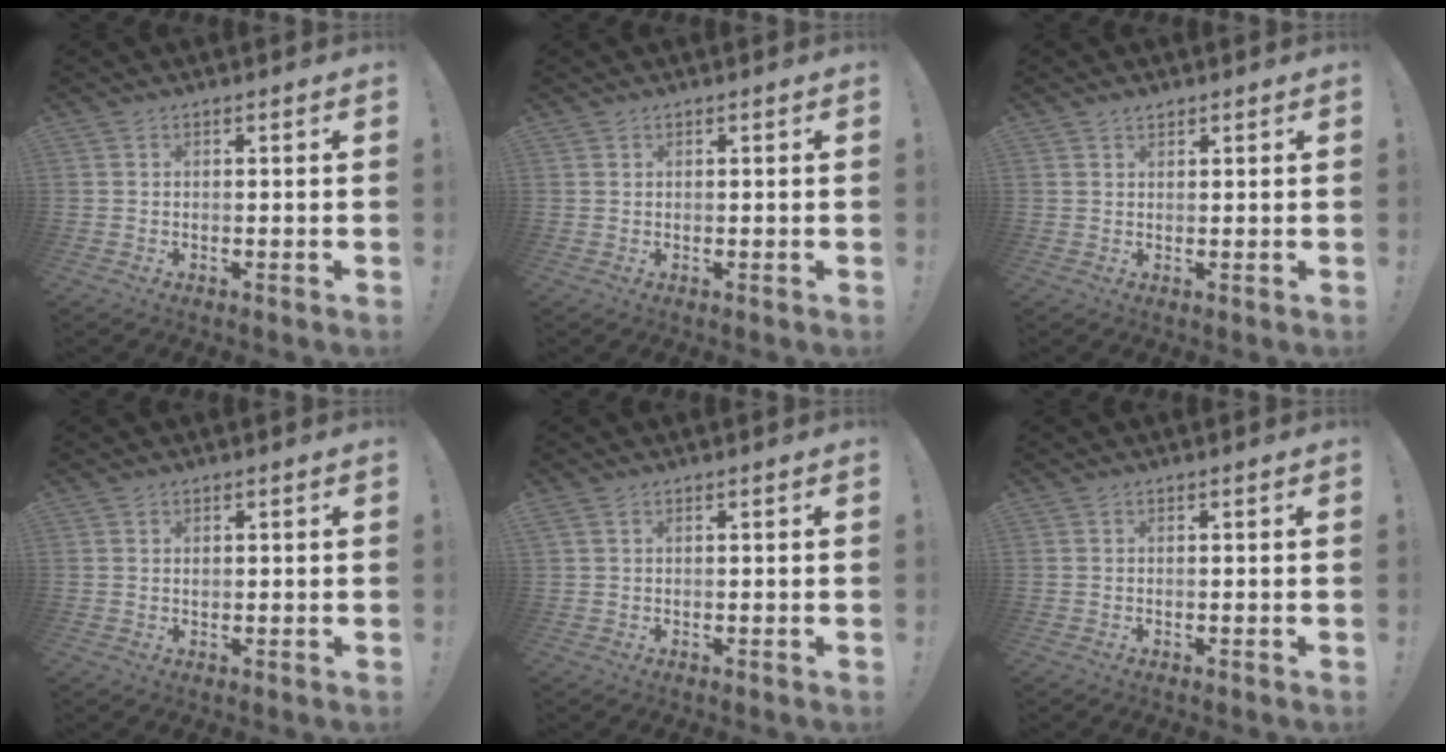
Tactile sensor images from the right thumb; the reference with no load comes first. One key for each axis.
{"total": 0.7, "fx": 0.5, "fy": 0.5, "fz": 0.1, "tx": 0.001, "ty": -0.001, "tz": 0.009}
{"total": 1.5, "fx": 1.3, "fy": 0.6, "fz": 0.4, "tx": -0.001, "ty": -0.007, "tz": 0.023}
{"total": 0.8, "fx": 0.3, "fy": 0.7, "fz": 0.3, "tx": 0.001, "ty": 0.000, "tz": 0.003}
{"total": 1.1, "fx": 0.6, "fy": 0.6, "fz": 0.7, "tx": -0.020, "ty": 0.005, "tz": 0.012}
{"total": 0.0}